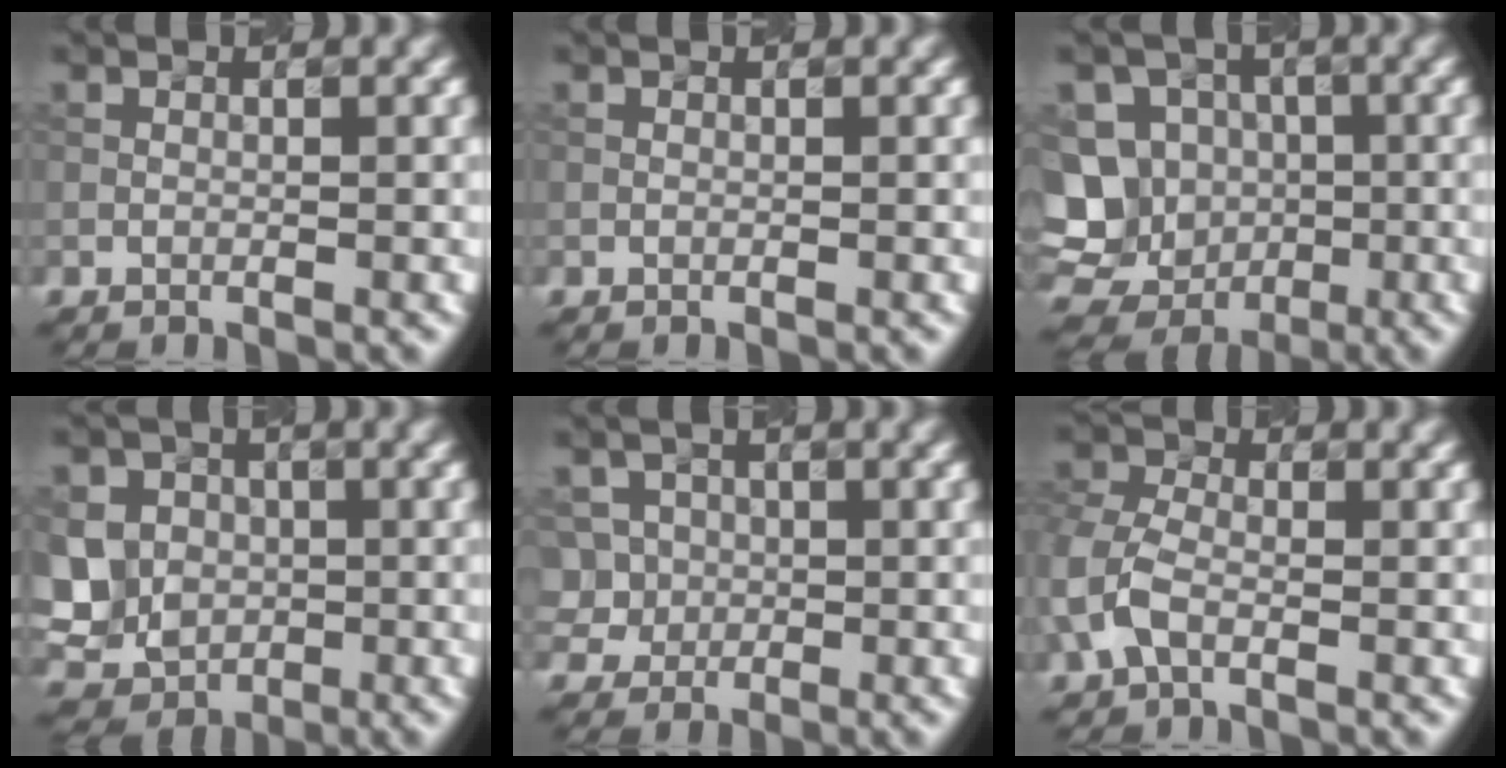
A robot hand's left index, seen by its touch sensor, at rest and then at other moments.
{"total": 0.0}
{"total": 13.6, "force": [-1.4, 12.8, 4.3], "torque": [-0.115, 0.008, -0.038]}
{"total": 8.7, "force": [0.3, 8.0, 3.3], "torque": [-0.084, 0.026, -0.026]}
{"total": 3.7, "force": [0.0, 3.6, 0.8], "torque": [-0.005, 0.023, -0.011]}
{"total": 3.5, "force": [-1.0, 2.4, 2.3], "torque": [-0.062, 0.008, -0.030]}